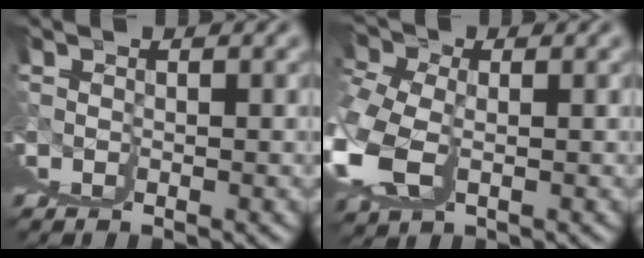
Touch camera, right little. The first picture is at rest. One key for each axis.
{"total": 2.9, "fx": 1.3, "fy": 1.9, "fz": 1.7, "tx": -0.031, "ty": -0.003, "tz": 0.028}